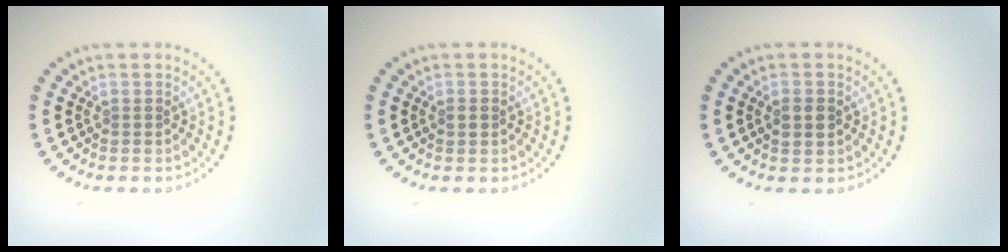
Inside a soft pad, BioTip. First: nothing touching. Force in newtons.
{"total": 1.0, "press": 1.0, "slide": 0.1}
{"total": 1.4, "press": 1.4, "slide": 0.1}